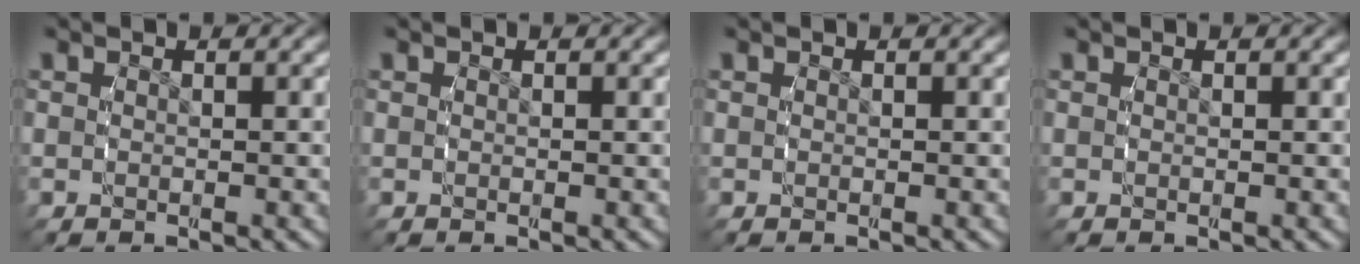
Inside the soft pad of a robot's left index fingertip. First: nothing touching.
{"total": 0.0}
{"total": 0.0}
{"total": 0.0}